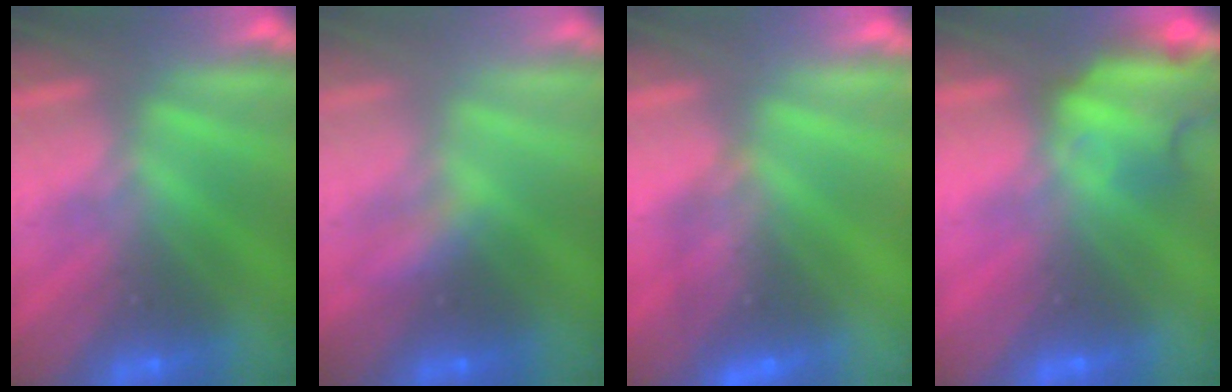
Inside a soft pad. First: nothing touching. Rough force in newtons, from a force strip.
{"total": 2.1}
{"total": 2.3}
{"total": 7.5}